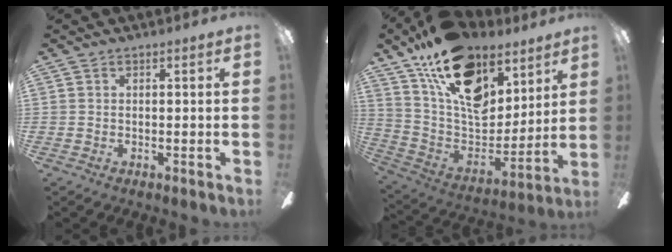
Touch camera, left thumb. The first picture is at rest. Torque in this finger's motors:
{"motor_torque": [1.68, 1.55, 1.34, -1.42, 0.71]}